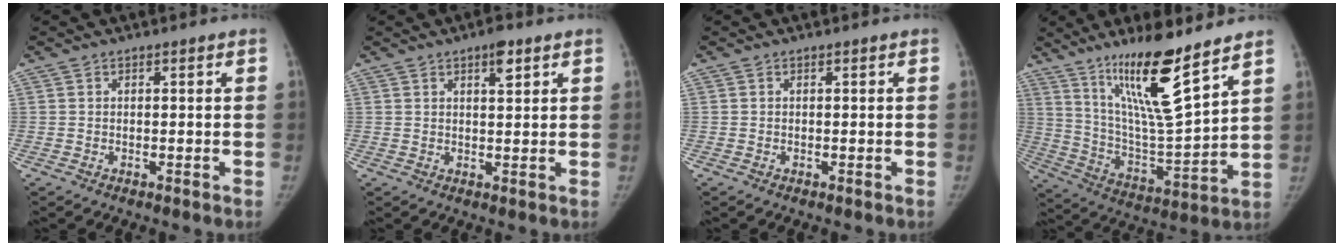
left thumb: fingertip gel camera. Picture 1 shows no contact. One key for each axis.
{"total": 3.5, "fx": 2.1, "fy": 1.3, "fz": 2.6, "tx": -0.030, "ty": -0.009, "tz": 0.030}
{"total": 0.0}
{"total": 18.6, "fx": 12.2, "fy": 2.4, "fz": 13.8, "tx": -0.223, "ty": -0.078, "tz": 0.227}